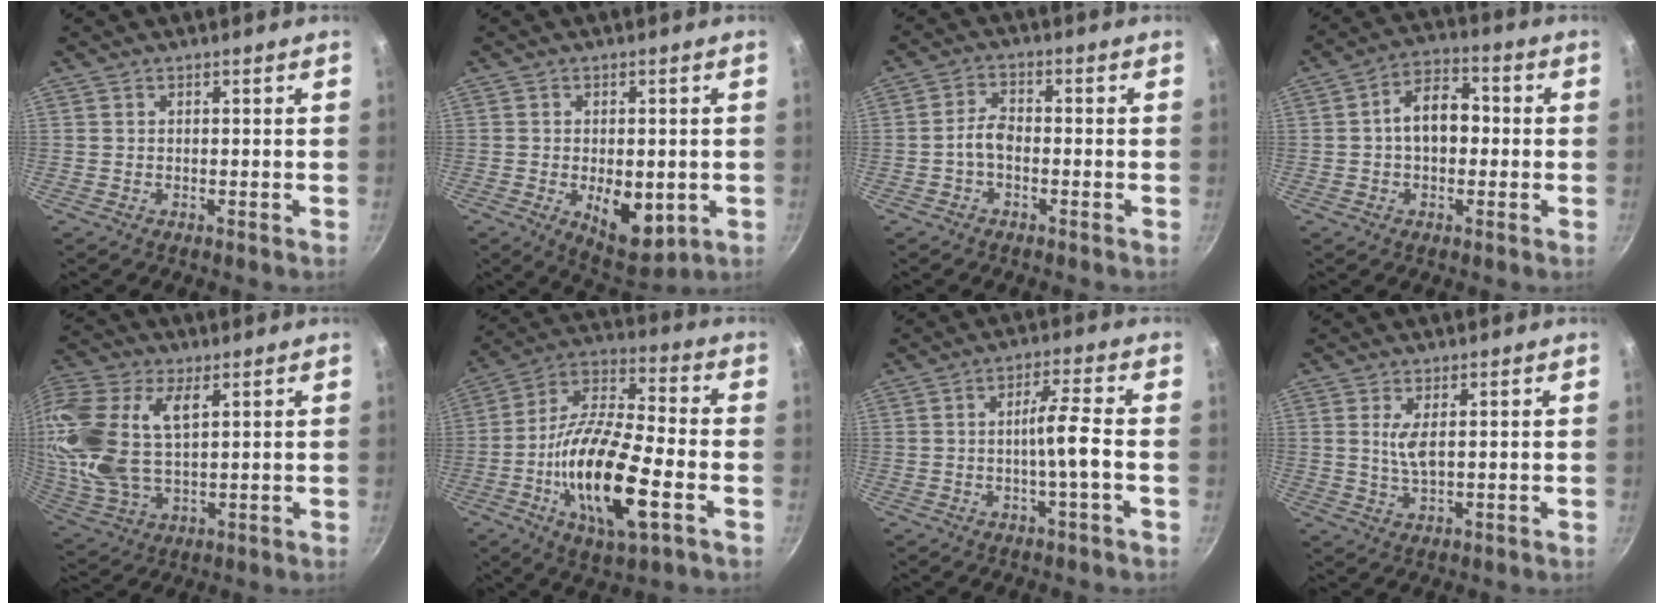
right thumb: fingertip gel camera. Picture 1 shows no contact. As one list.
[{"total": 10.2, "force": [-2.1, 5.5, 8.3], "torque": [-0.091, -0.011, -0.014]}, {"total": 3.8, "force": [-1.4, 2.1, 2.8], "torque": [-0.050, 0.023, -0.034]}, {"total": 8.6, "force": [0.0, 5.8, 6.4], "torque": [-0.067, 0.028, -0.011]}, {"total": 21.5, "force": [6.7, 12.3, 16.3], "torque": [-0.360, 0.004, 0.130]}, {"total": 21.1, "force": [-5.9, 7.2, 19.0], "torque": [-0.352, 0.023, -0.120]}, {"total": 6.1, "force": [-1.4, -0.2, 6.0], "torque": [-0.104, 0.018, -0.023]}, {"total": 3.7, "force": [1.0, 1.2, 3.3], "torque": [-0.065, -0.008, 0.021]}]